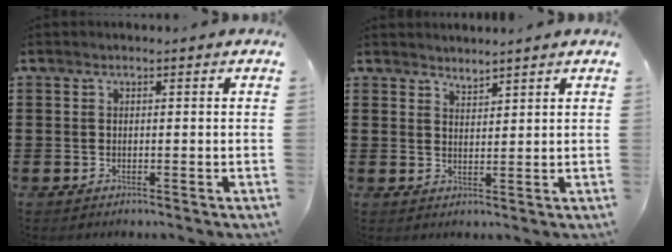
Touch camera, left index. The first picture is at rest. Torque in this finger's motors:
{"motor_torque": [0.10, 0.18, -0.05, 0.00]}